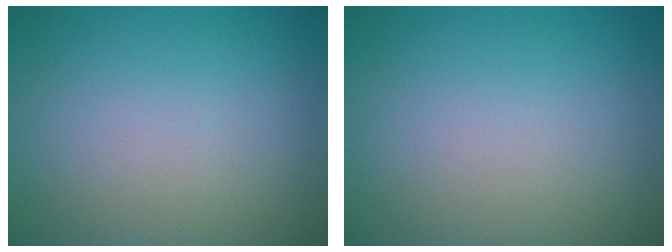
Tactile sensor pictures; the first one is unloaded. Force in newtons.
{"total": 0.0}